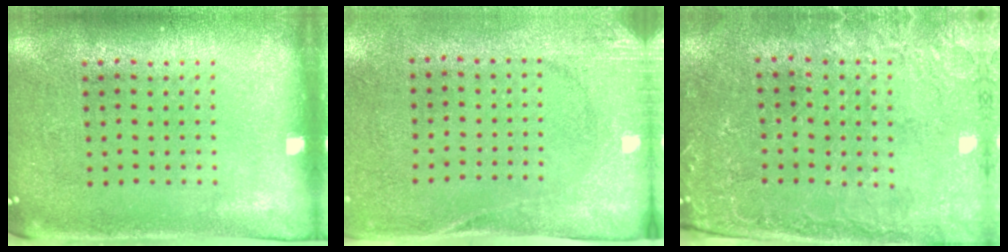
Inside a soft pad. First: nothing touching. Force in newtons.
{"total": 2.7, "press": 2.1, "slide": 1.7}
{"total": 0.6, "press": 0.4, "slide": 0.4}